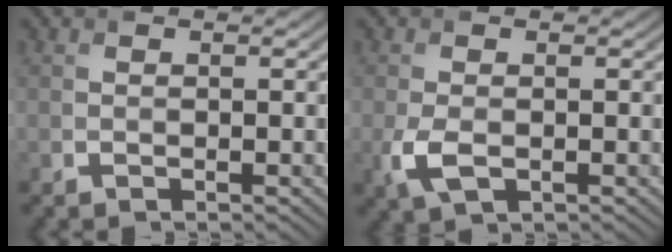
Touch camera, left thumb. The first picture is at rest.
{"total": 3.3, "force": [-0.9, 1.9, 2.6], "torque": [-0.075, -0.013, -0.016]}